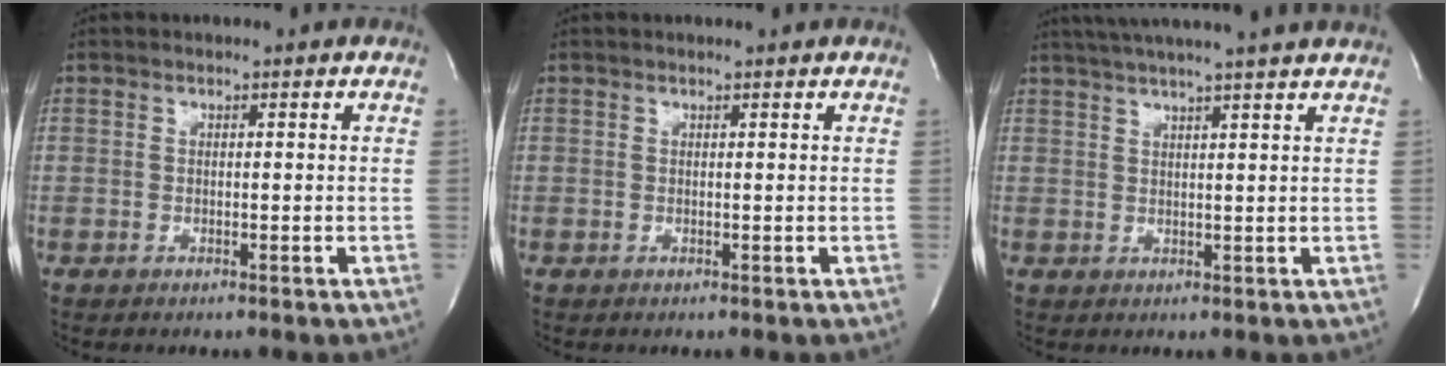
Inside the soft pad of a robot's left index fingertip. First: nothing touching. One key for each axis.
{"total": 1.1, "fx": 1.1, "fy": -0.1, "fz": 0.3, "tx": -0.011, "ty": 0.005, "tz": 0.014}
{"total": 13.9, "fx": 12.1, "fy": -1.0, "fz": 6.8, "tx": -0.120, "ty": 0.016, "tz": 0.160}